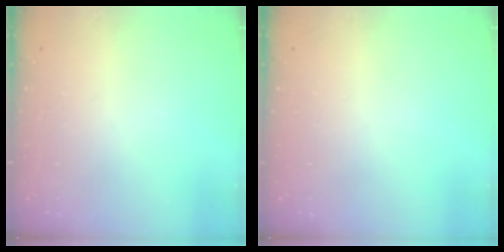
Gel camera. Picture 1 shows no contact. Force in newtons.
{"total": 0.0}